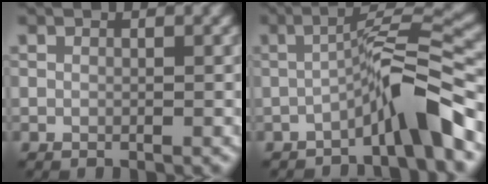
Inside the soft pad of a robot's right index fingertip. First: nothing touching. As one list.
[{"total": 6.2, "force": [-3.1, 0.6, 5.3], "torque": [-0.082, 0.026, -0.061]}]